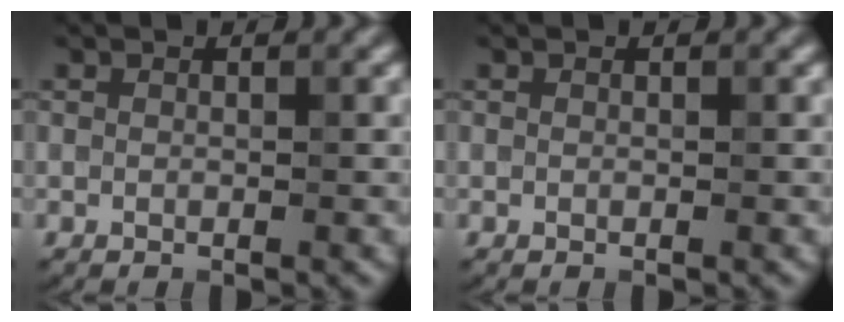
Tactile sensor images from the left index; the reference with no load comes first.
{"total": 0.0}